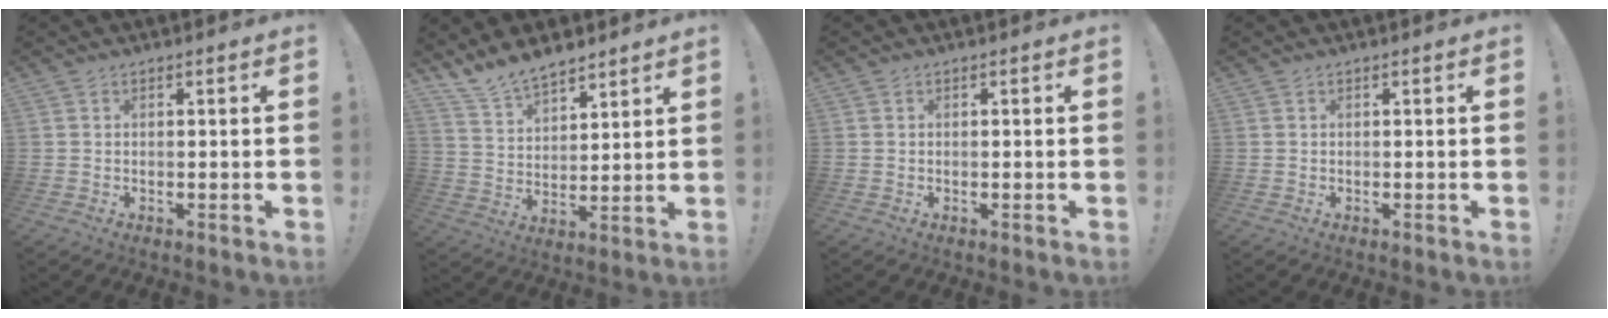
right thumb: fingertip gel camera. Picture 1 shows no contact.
{"total": 10.0, "force": [8.9, 3.9, 2.2], "torque": [-0.055, -0.068, 0.174]}
{"total": 0.0}
{"total": 0.0}